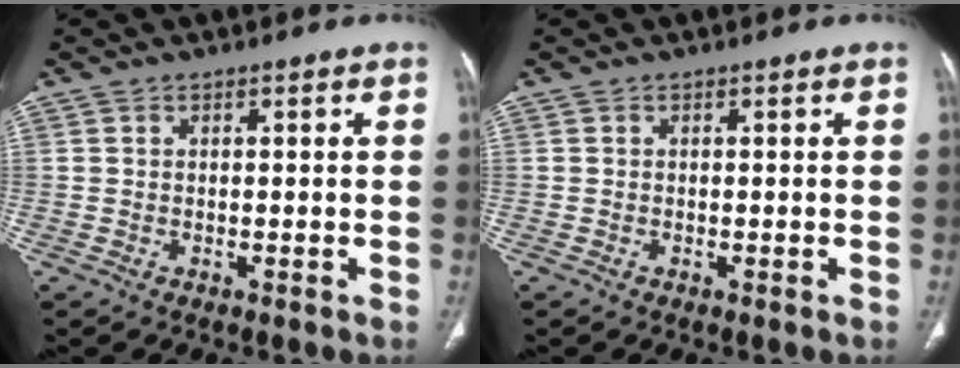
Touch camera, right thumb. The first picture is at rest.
{"total": 0.0}